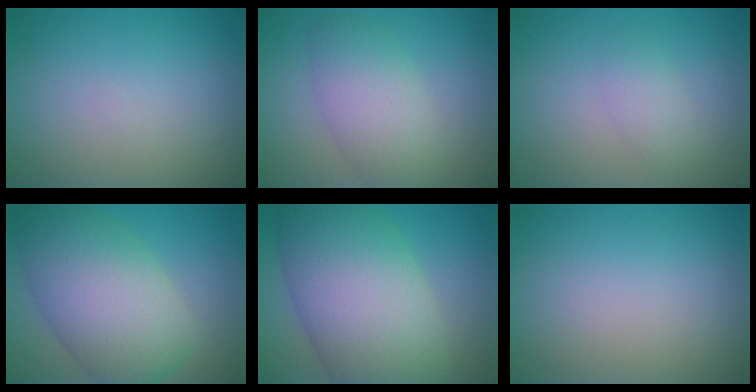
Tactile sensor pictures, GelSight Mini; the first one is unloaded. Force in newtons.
{"total": 4.9, "press": 4.9, "slide": 0.2}
{"total": 1.7, "press": 1.7, "slide": 0.0}
{"total": 9.9, "press": 9.9, "slide": 0.4}
{"total": 12.6, "press": 12.6, "slide": 0.5}
{"total": 0.0}